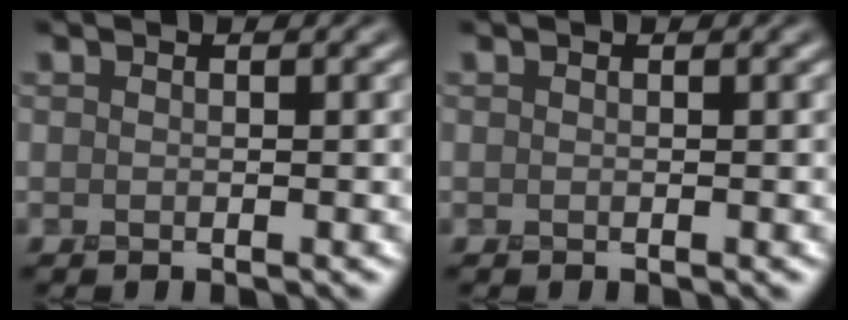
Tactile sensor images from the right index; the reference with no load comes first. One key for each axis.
{"total": 0.0}